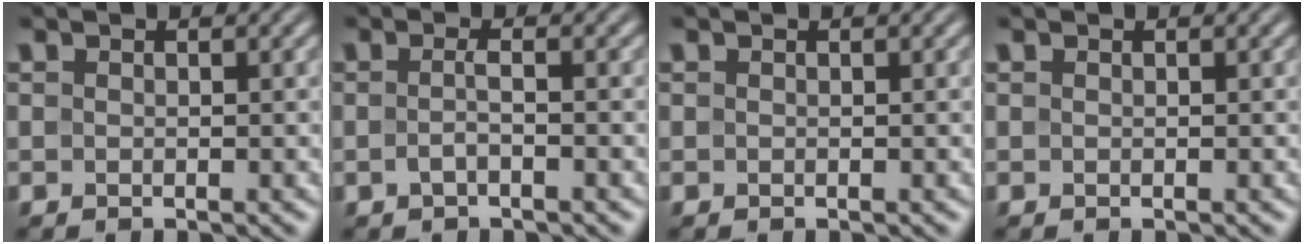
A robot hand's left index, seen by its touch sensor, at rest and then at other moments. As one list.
[{"total": 1.3, "force": [-0.5, 0.3, 1.2], "torque": [-0.027, -0.003, -0.011]}, {"total": 0.0}, {"total": 0.0}]